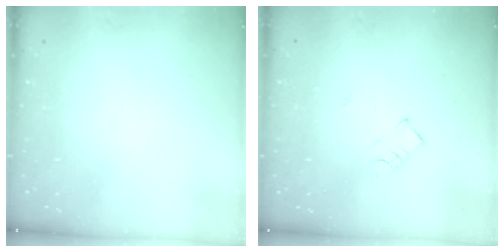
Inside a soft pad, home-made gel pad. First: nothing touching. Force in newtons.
{"total": 4.3, "press": 4.3, "slide": 0.1}